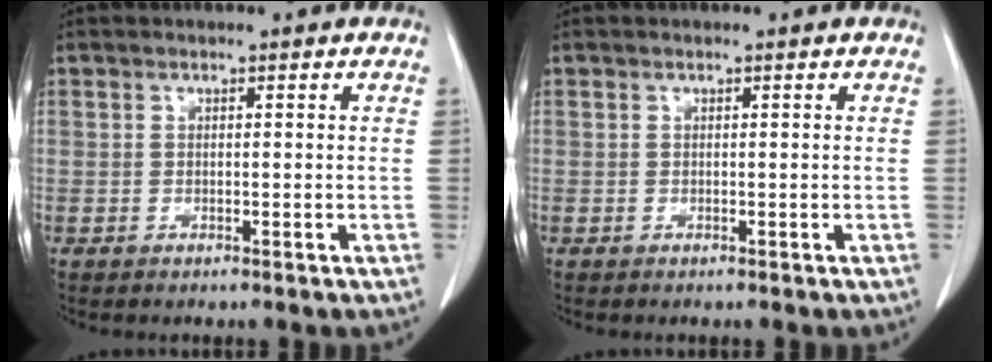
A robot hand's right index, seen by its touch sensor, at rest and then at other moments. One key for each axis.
{"total": 0.0}